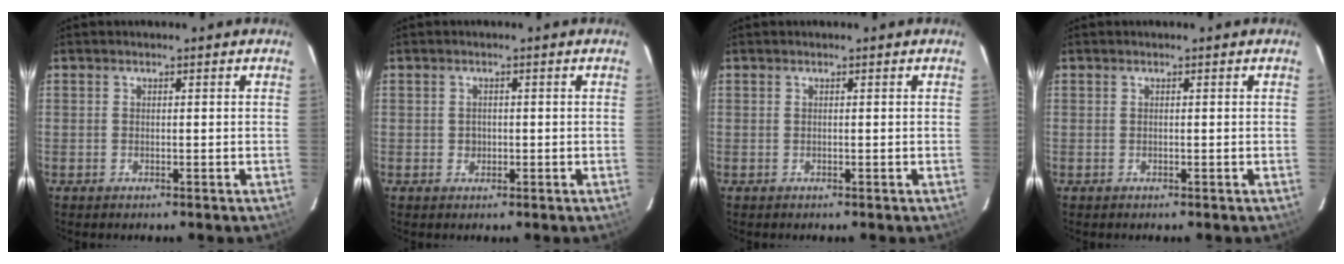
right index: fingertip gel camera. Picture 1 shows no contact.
{"total": 1.6, "force": [-0.3, 1.6, 0.3], "torque": [-0.002, 0.001, -0.002]}
{"total": 0.0}
{"total": 0.0}